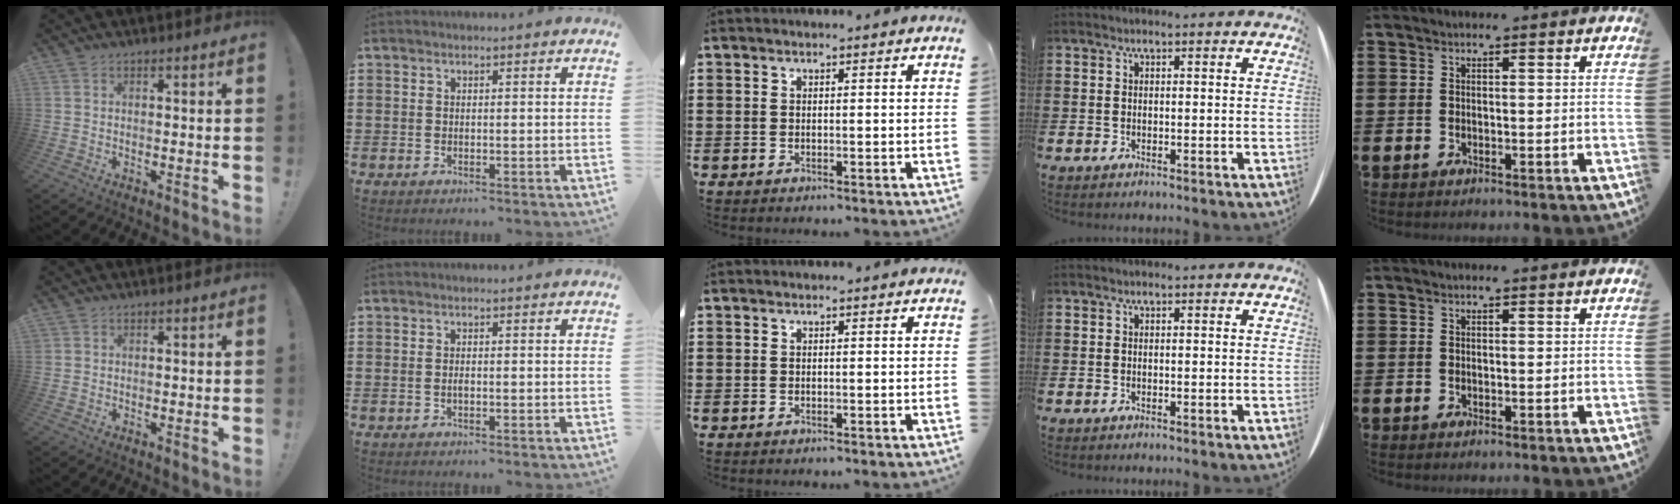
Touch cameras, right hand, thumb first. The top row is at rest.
{"thumb": {"total": 0.5, "force": [0.3, 0.4, 0.0], "torque": [0.001, -0.001, 0.006]}, "index": {"total": 0.9, "force": [-0.2, 0.3, 0.8], "torque": [-0.016, -0.001, -0.003]}}